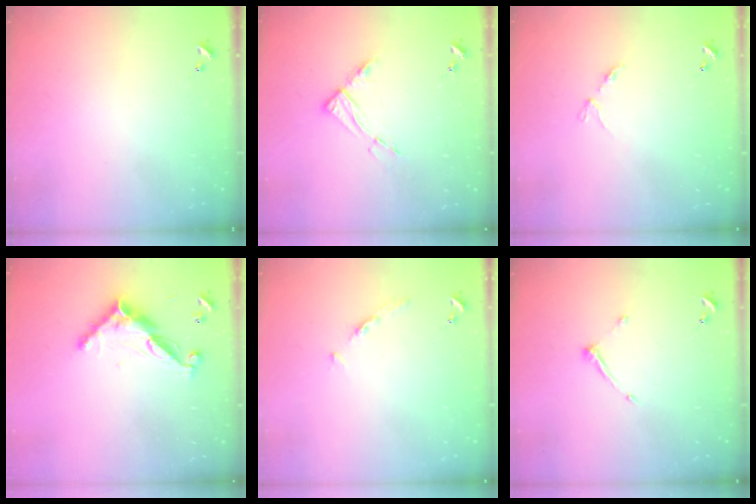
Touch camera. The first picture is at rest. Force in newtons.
{"total": 8.7, "press": 8.6, "slide": 0.9}
{"total": 2.8, "press": 2.8, "slide": 0.5}
{"total": 11.5, "press": 11.5, "slide": 0.4}
{"total": 3.5, "press": 3.5, "slide": 0.5}
{"total": 5.9, "press": 5.9, "slide": 0.6}